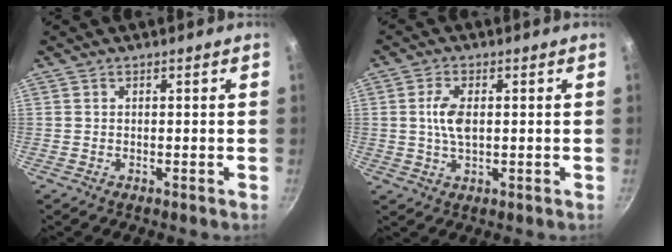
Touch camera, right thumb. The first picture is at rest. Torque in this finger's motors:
{"motor_torque": [1.06, 0.89, 0.69, -0.46, 0.08]}